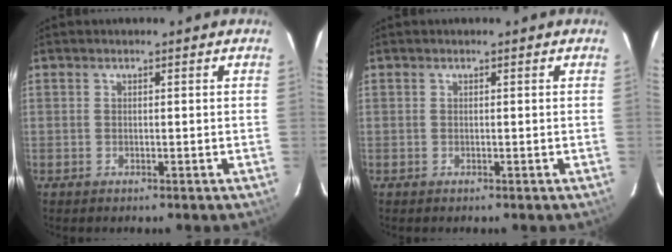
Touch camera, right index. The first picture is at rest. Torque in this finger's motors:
{"motor_torque": [0.00, 0.00, 0.04, 0.00]}